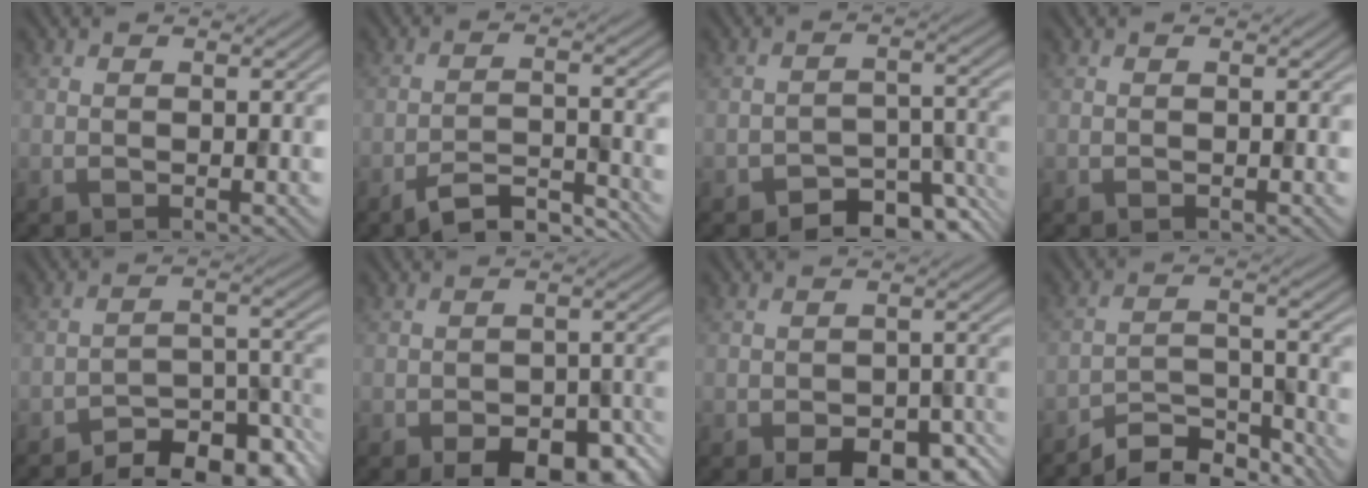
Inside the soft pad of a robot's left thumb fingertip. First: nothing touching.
{"total": 5.8, "force": [-5.0, 1.1, 2.8], "torque": [-0.053, -0.002, -0.088]}
{"total": 6.7, "force": [-4.7, 3.4, 3.5], "torque": [-0.040, -0.006, -0.079]}
{"total": 0.0}
{"total": 11.7, "force": [-9.8, 3.7, 5.3], "torque": [-0.068, -0.001, -0.139]}
{"total": 9.1, "force": [-5.9, 4.3, 5.5], "torque": [-0.074, -0.014, -0.075]}
{"total": 8.2, "force": [-5.1, 4.0, 5.0], "torque": [-0.068, -0.016, -0.061]}
{"total": 6.3, "force": [-5.7, 1.6, 2.2], "torque": [-0.034, 0.002, -0.109]}